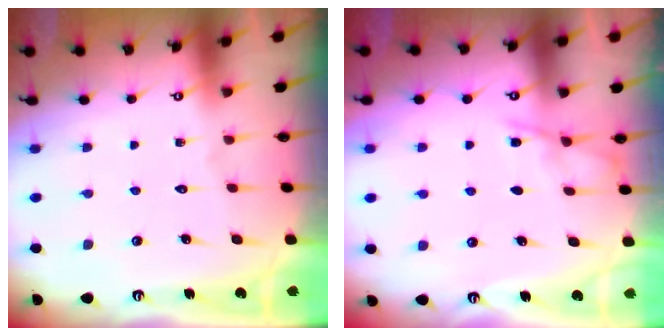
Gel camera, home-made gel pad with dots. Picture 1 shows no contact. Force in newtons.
{"total": 4.3, "press": 4.2, "slide": 0.6}